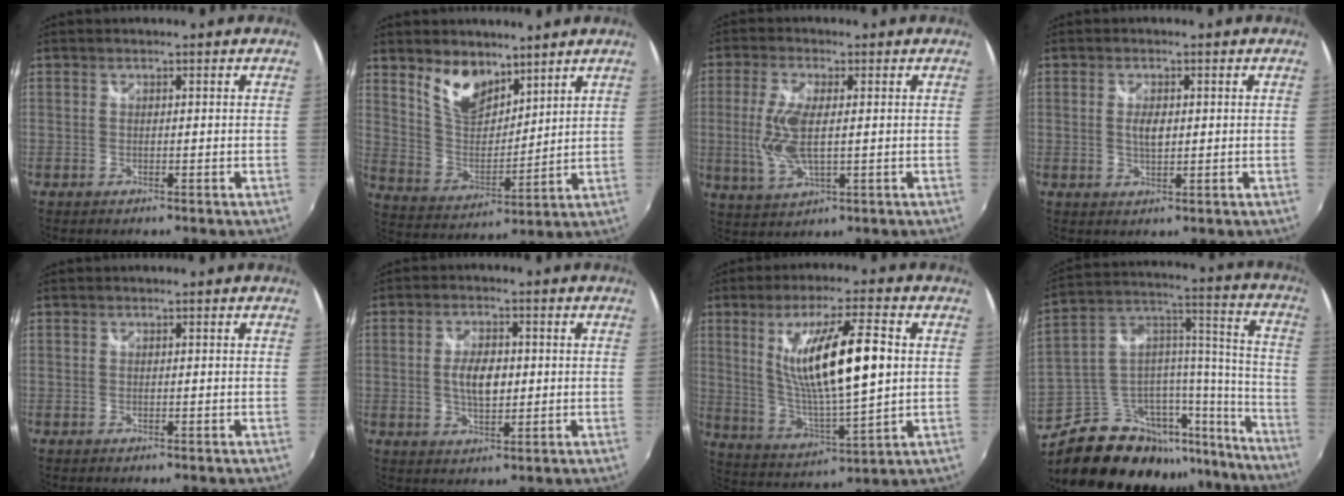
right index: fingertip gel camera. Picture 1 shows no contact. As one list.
[{"total": 10.4, "force": [7.2, 5.2, 5.4], "torque": [-0.100, 0.002, 0.143]}, {"total": 9.1, "force": [0.1, 3.3, 8.4], "torque": [-0.181, -0.005, 0.005]}, {"total": 3.0, "force": [0.3, 1.4, 2.6], "torque": [-0.046, -0.001, 0.005]}, {"total": 0.0}, {"total": 6.2, "force": [0.0, 3.1, 5.4], "torque": [-0.101, 0.002, 0.001]}, {"total": 16.9, "force": [3.3, 3.4, 16.2], "torque": [-0.289, -0.009, 0.073]}, {"total": 23.0, "force": [-18.5, 10.7, 8.5], "torque": [-0.122, 0.084, -0.278]}]